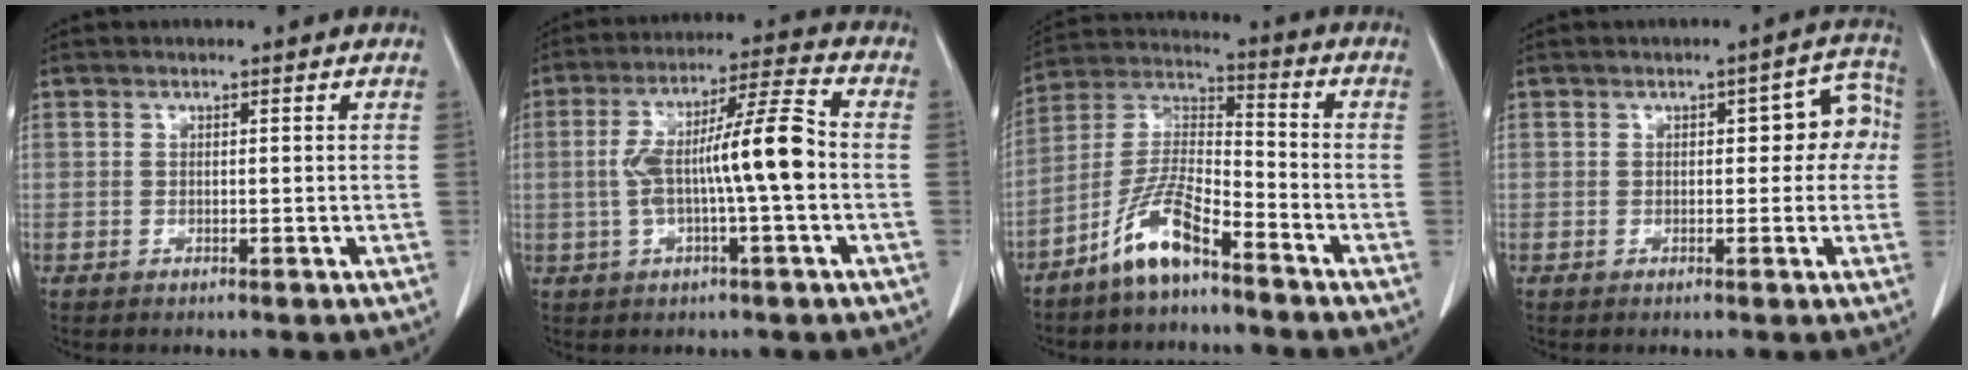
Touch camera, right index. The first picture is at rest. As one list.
[{"total": 11.5, "force": [-1.0, 0.7, 11.5], "torque": [-0.208, 0.026, -0.020]}, {"total": 9.9, "force": [-6.8, 2.0, 6.9], "torque": [-0.152, 0.001, -0.137]}, {"total": 6.0, "force": [0.5, 3.0, 5.2], "torque": [-0.045, 0.037, 0.004]}]